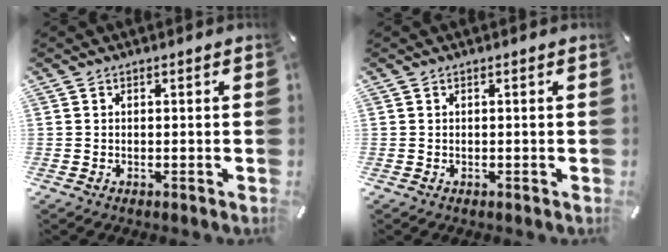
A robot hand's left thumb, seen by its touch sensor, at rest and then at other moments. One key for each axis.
{"total": 0.0}